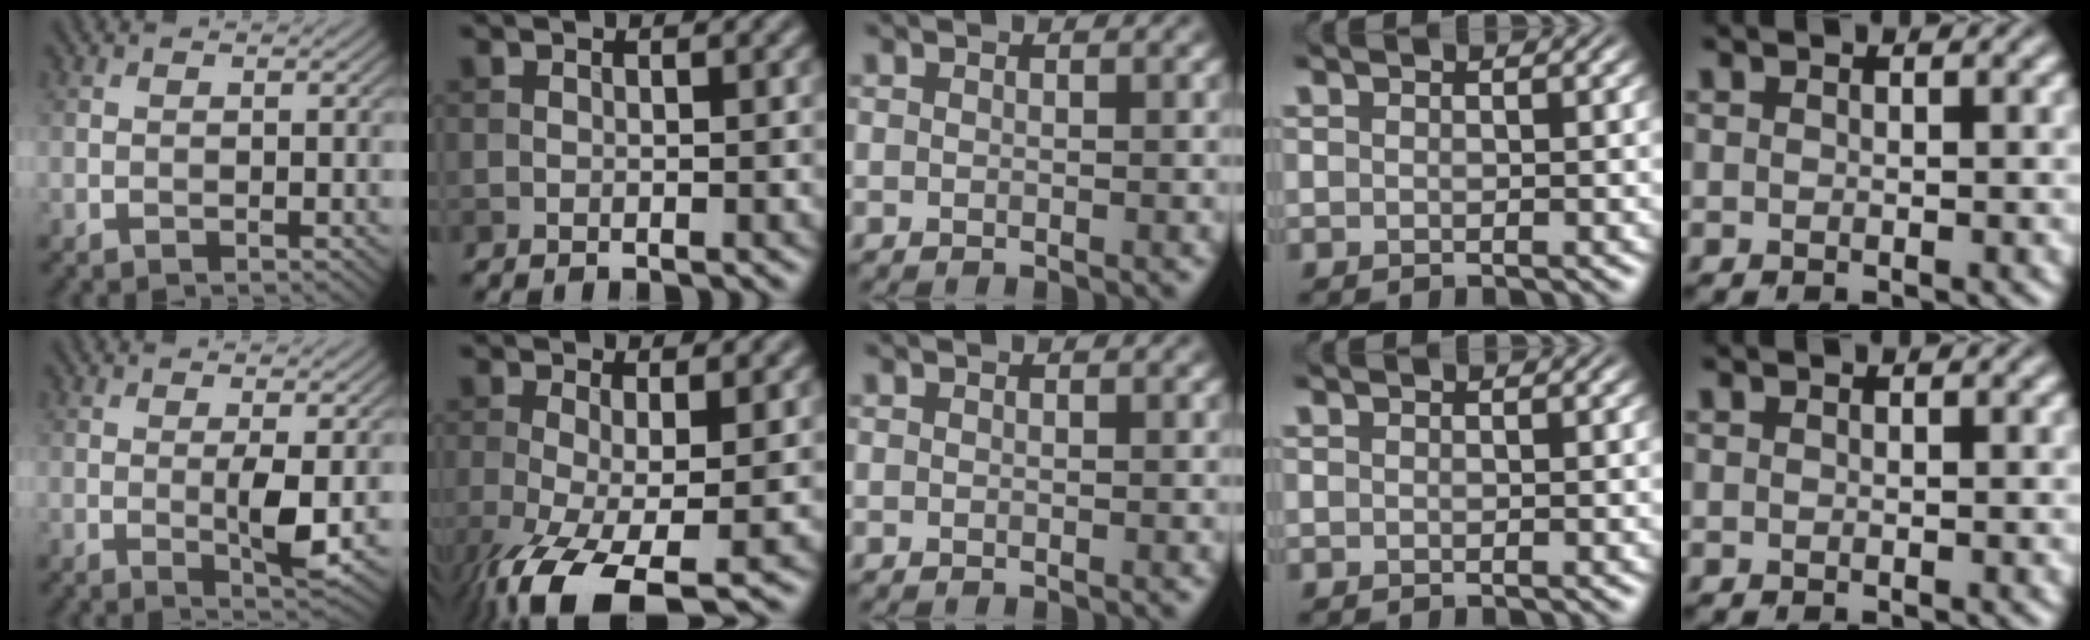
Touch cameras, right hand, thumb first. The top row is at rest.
{"thumb": {"total": 3.7, "force": [0.1, 0.6, 3.7], "torque": [-0.074, -0.007, 0.004]}, "index": {"total": 8.4, "force": [-3.9, 2.8, 6.9], "torque": [-0.146, -0.031, -0.062]}}